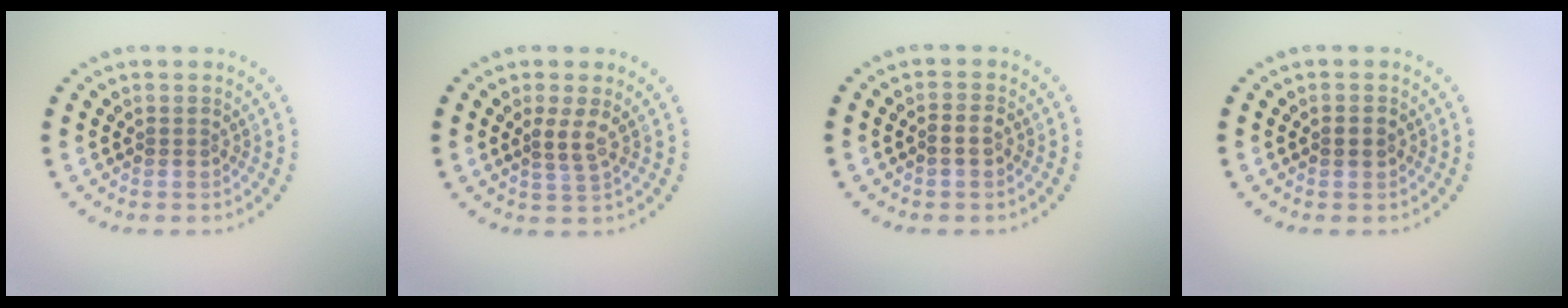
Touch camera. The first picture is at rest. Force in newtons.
{"total": 1.8, "press": 1.3, "slide": 1.3}
{"total": 1.2, "press": 1.1, "slide": 0.4}
{"total": 1.5, "press": 1.5, "slide": 0.1}